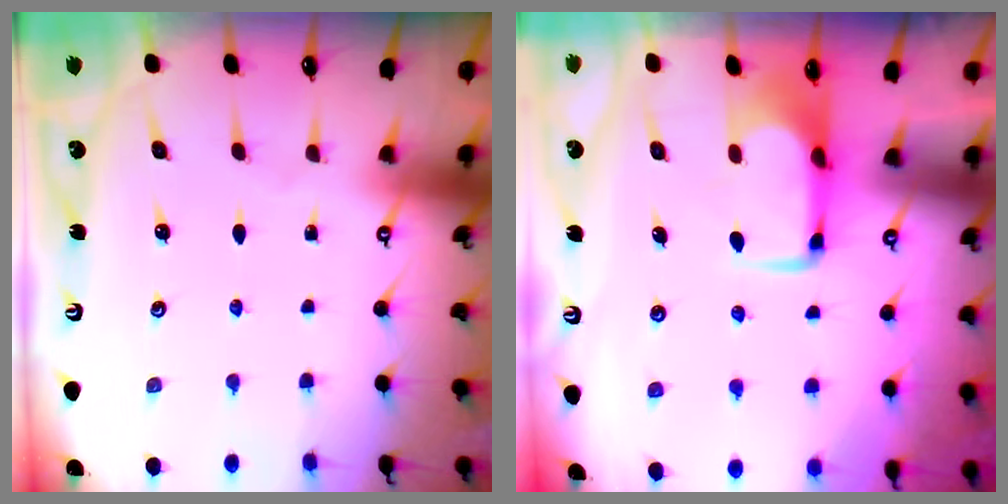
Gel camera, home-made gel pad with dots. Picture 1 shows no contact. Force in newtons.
{"total": 2.0, "press": 1.9, "slide": 0.4}